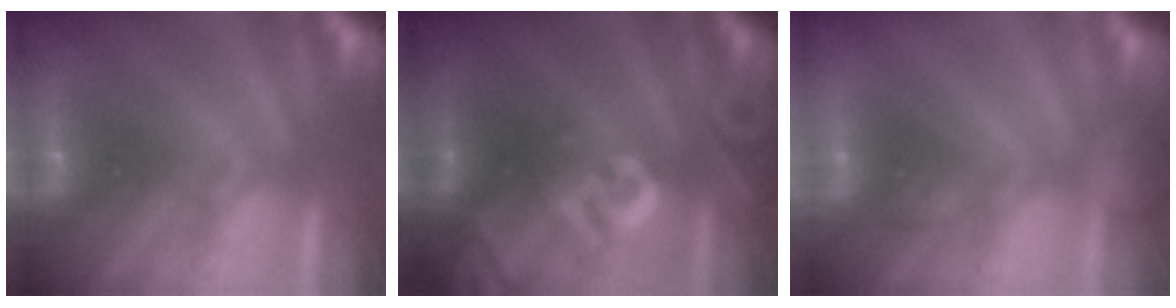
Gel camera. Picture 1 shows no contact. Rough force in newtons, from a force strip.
{"total": 2.7}
{"total": 2.4}